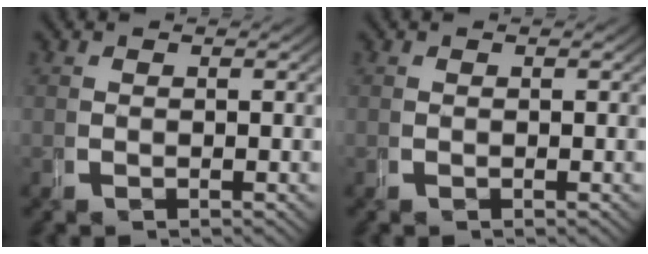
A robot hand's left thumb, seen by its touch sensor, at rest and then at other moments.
{"total": 0.0}